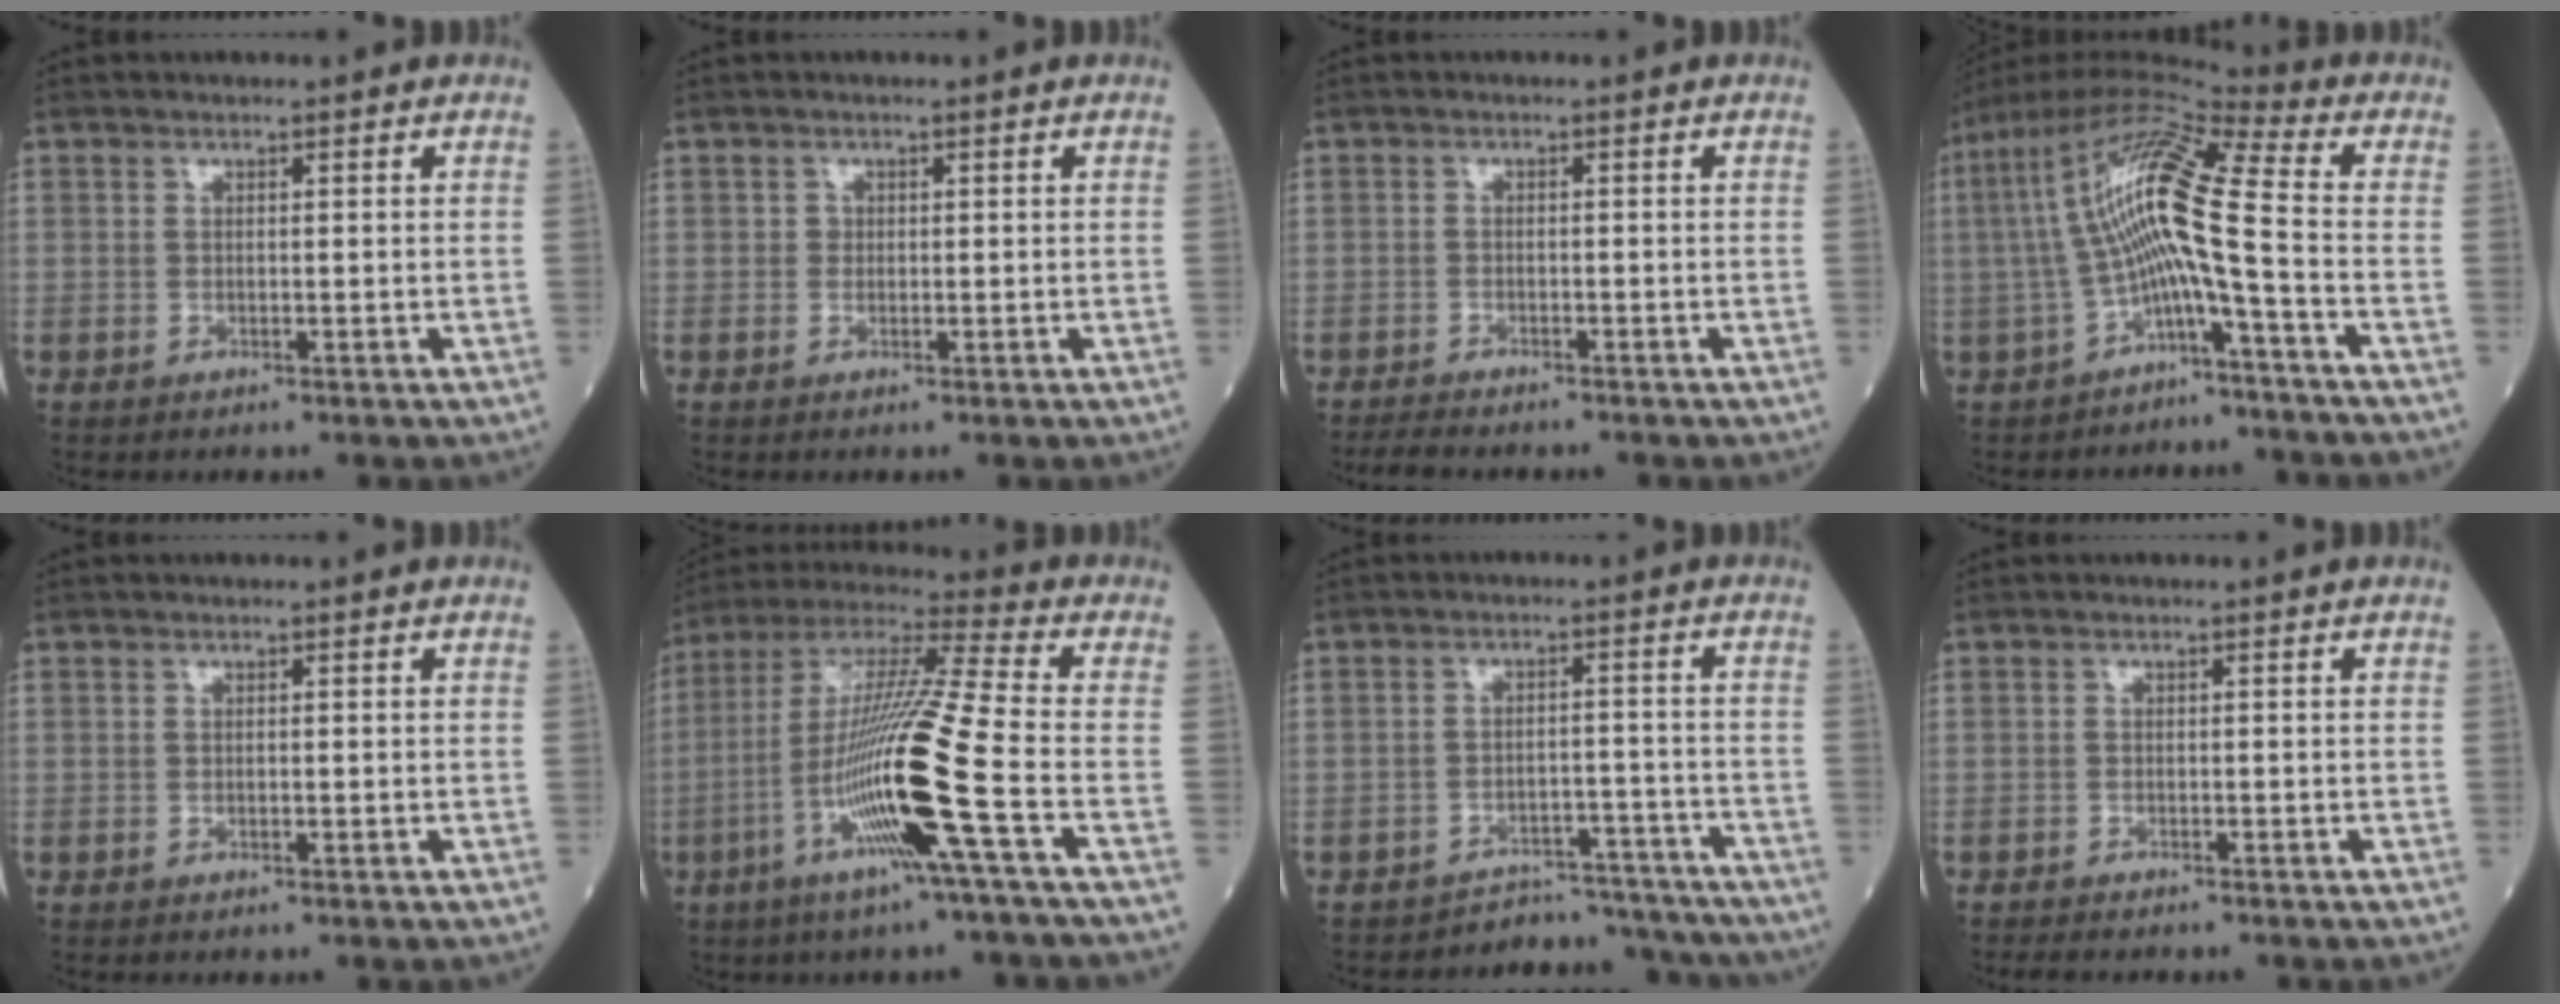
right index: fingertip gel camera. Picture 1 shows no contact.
{"total": 0.7, "force": [0.0, 0.7, 0.2], "torque": [0.001, 0.002, 0.000]}
{"total": 4.0, "force": [-3.6, 0.7, 1.5], "torque": [-0.027, -0.010, -0.058]}
{"total": 13.0, "force": [-1.9, 0.4, 12.8], "torque": [-0.254, 0.039, -0.044]}
{"total": 0.0}
{"total": 17.7, "force": [-5.8, -1.6, 16.7], "torque": [-0.334, -0.018, -0.120]}
{"total": 9.5, "force": [-9.0, 2.9, -1.0], "torque": [0.035, 0.042, -0.114]}
{"total": 2.8, "force": [-2.4, 0.6, 1.1], "torque": [-0.021, -0.006, -0.035]}